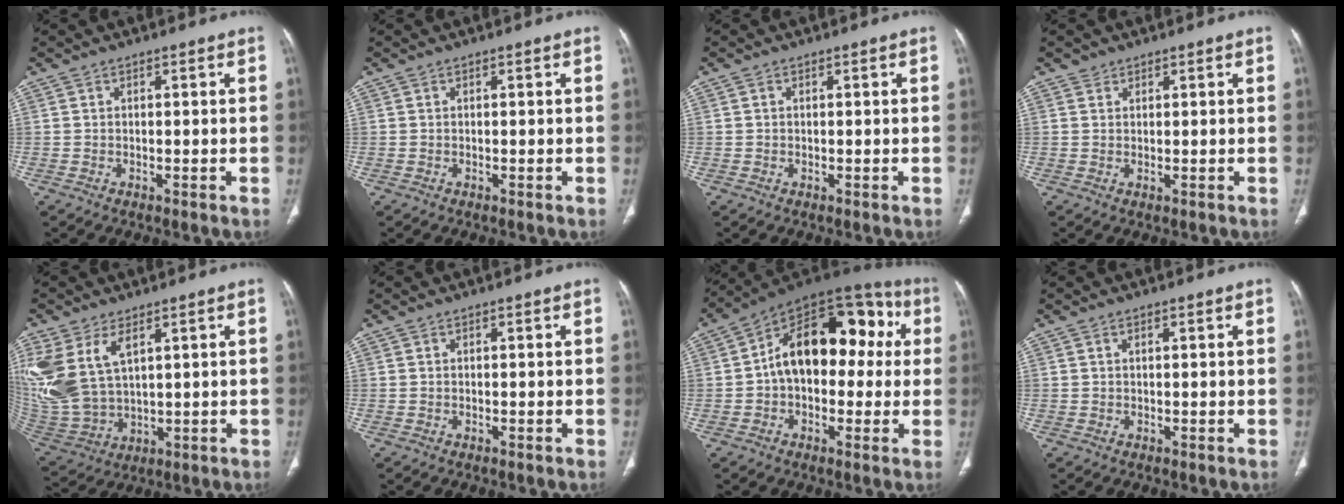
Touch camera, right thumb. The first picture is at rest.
{"total": 0.0}
{"total": 0.0}
{"total": 1.1, "force": [0.8, 0.8, 0.0], "torque": [0.011, -0.005, 0.009]}
{"total": 16.3, "force": [6.1, 9.6, 11.7], "torque": [-0.271, -0.017, 0.141]}
{"total": 0.0}
{"total": 21.0, "force": [2.4, 12.8, 16.5], "torque": [-0.203, 0.055, 0.024]}
{"total": 0.7, "force": [0.3, 0.3, 0.6], "torque": [-0.012, 0.004, 0.006]}